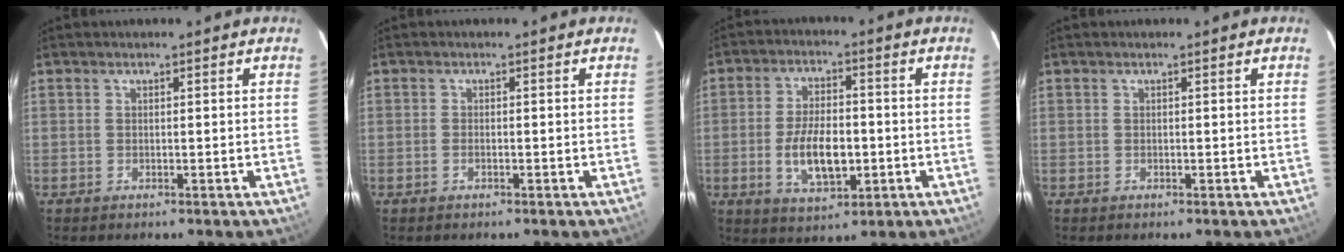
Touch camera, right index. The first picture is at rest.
{"total": 0.8, "force": [-0.4, 0.4, 0.6], "torque": [-0.013, 0.000, -0.008]}
{"total": 9.9, "force": [-2.0, 4.8, 8.4], "torque": [-0.166, -0.005, -0.029]}
{"total": 0.0}